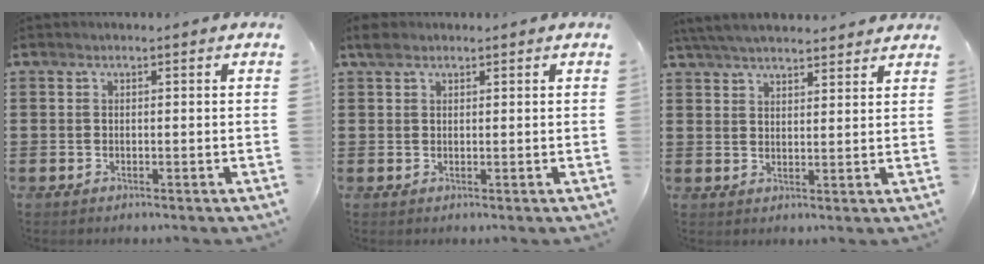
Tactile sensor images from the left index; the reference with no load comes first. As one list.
[{"total": 1.9, "force": [1.3, 1.0, 1.0], "torque": [-0.024, 0.007, 0.023]}, {"total": 4.8, "force": [4.6, 0.5, 1.5], "torque": [-0.042, -0.010, 0.086]}]